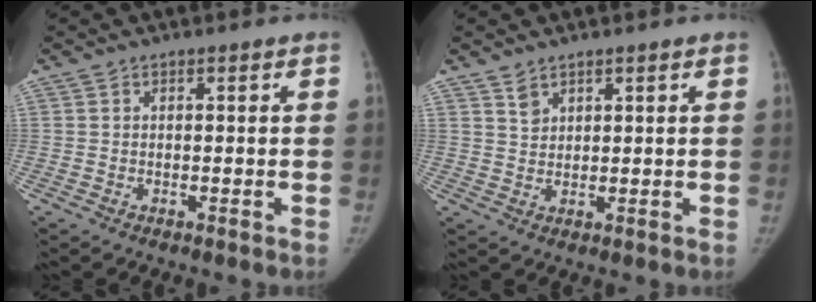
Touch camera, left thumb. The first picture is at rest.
{"total": 2.3, "force": [1.8, 1.3, 0.6], "torque": [-0.001, -0.019, 0.038]}